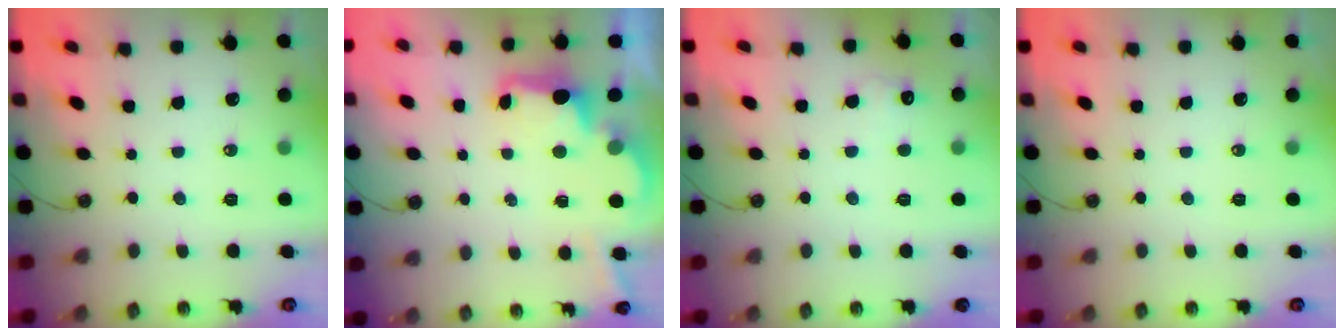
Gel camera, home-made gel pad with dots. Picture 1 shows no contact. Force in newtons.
{"total": 2.7, "press": 2.6, "slide": 0.8}
{"total": 4.9, "press": 4.7, "slide": 1.2}
{"total": 0.0}